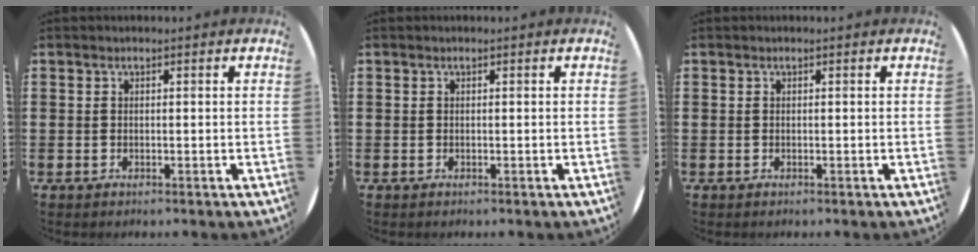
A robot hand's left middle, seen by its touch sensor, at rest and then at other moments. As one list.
[{"total": 0.0}, {"total": 0.0}]